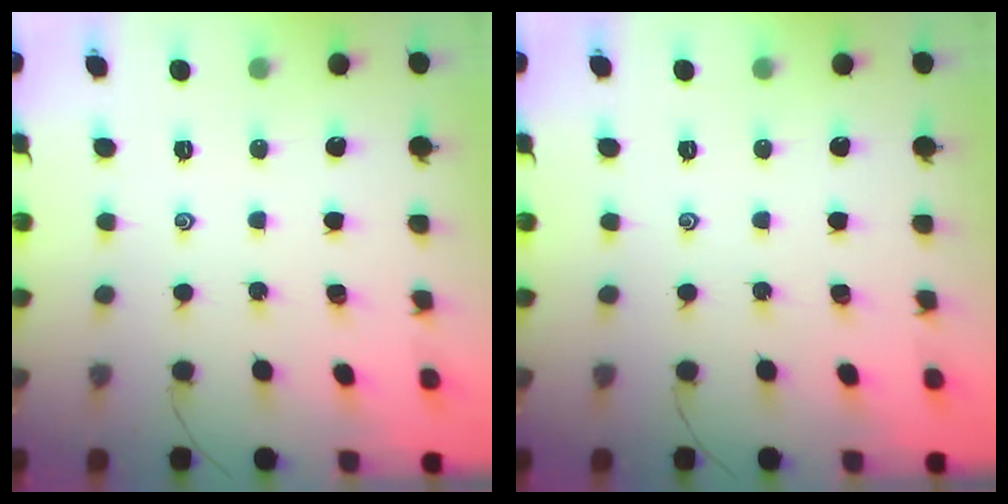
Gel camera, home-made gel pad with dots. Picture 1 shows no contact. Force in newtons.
{"total": 0.0}